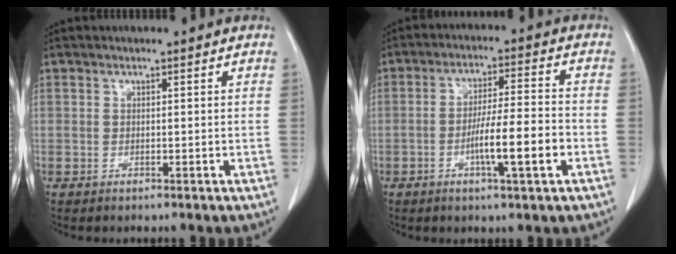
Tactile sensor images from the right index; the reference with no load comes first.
{"total": 9.0, "force": [-2.9, 0.4, 8.5], "torque": [-0.139, 0.001, -0.052]}